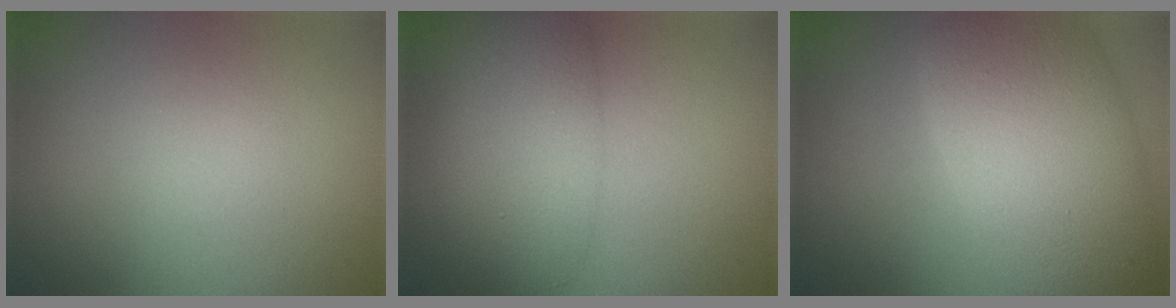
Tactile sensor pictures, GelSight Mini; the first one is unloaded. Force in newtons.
{"total": 6.6, "press": 6.6, "slide": 0.3}
{"total": 10.8, "press": 10.8, "slide": 0.4}